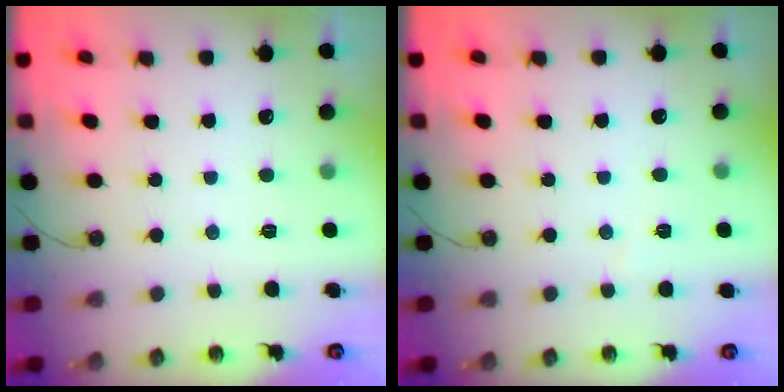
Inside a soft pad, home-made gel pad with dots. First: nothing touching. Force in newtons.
{"total": 2.8, "press": 2.7, "slide": 0.8}